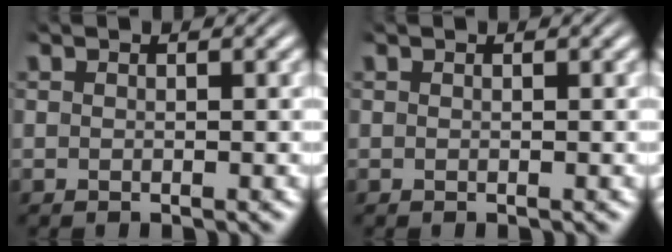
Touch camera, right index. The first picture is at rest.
{"total": 0.0}